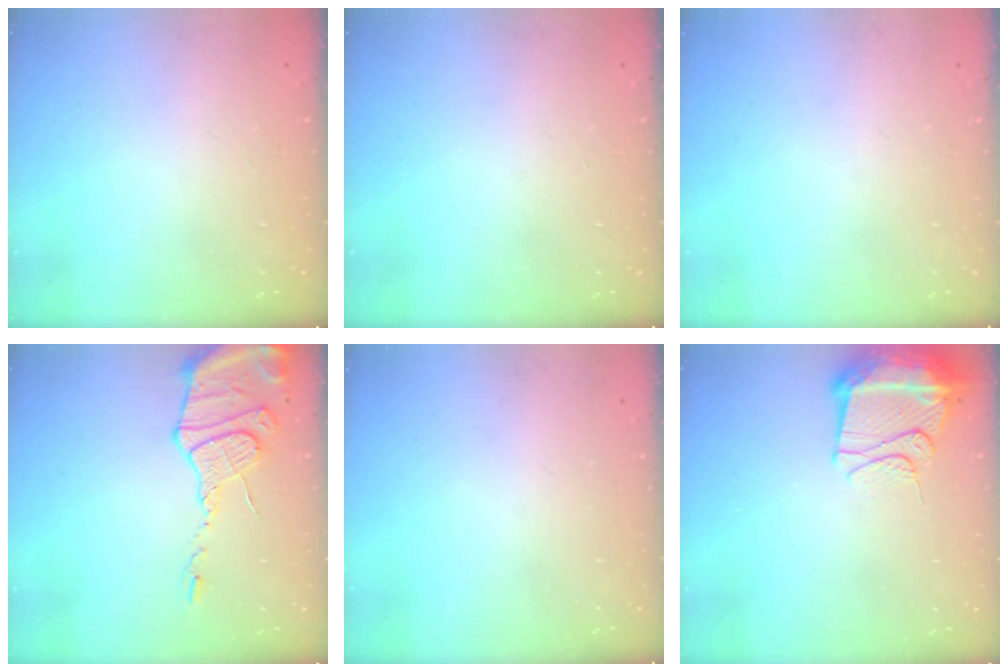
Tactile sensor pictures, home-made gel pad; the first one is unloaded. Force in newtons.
{"total": 0.0}
{"total": 0.0}
{"total": 14.4, "press": 14.4, "slide": 1.4}
{"total": 0.0}
{"total": 13.1, "press": 13.1, "slide": 1.4}